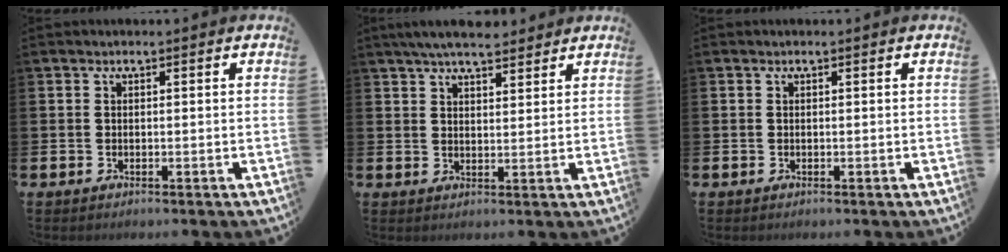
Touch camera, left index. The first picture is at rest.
{"total": 5.5, "force": [5.1, 1.2, 1.7], "torque": [-0.033, -0.017, 0.091]}
{"total": 0.0}